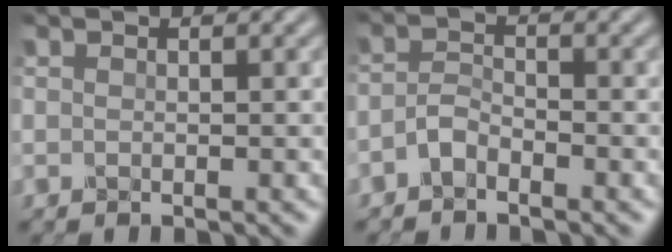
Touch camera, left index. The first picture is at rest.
{"total": 1.5, "force": [-1.2, 0.5, 0.8], "torque": [-0.020, 0.009, -0.029]}